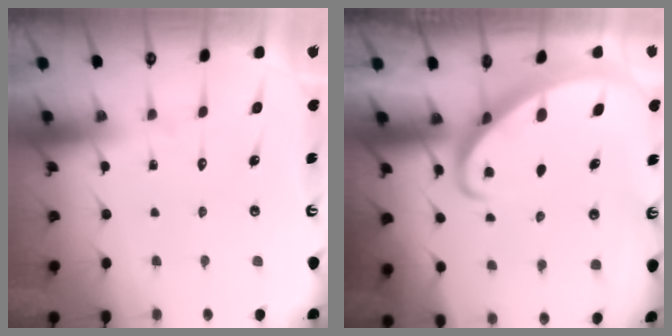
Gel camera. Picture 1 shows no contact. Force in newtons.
{"total": 2.7, "press": 2.7, "slide": 0.2}